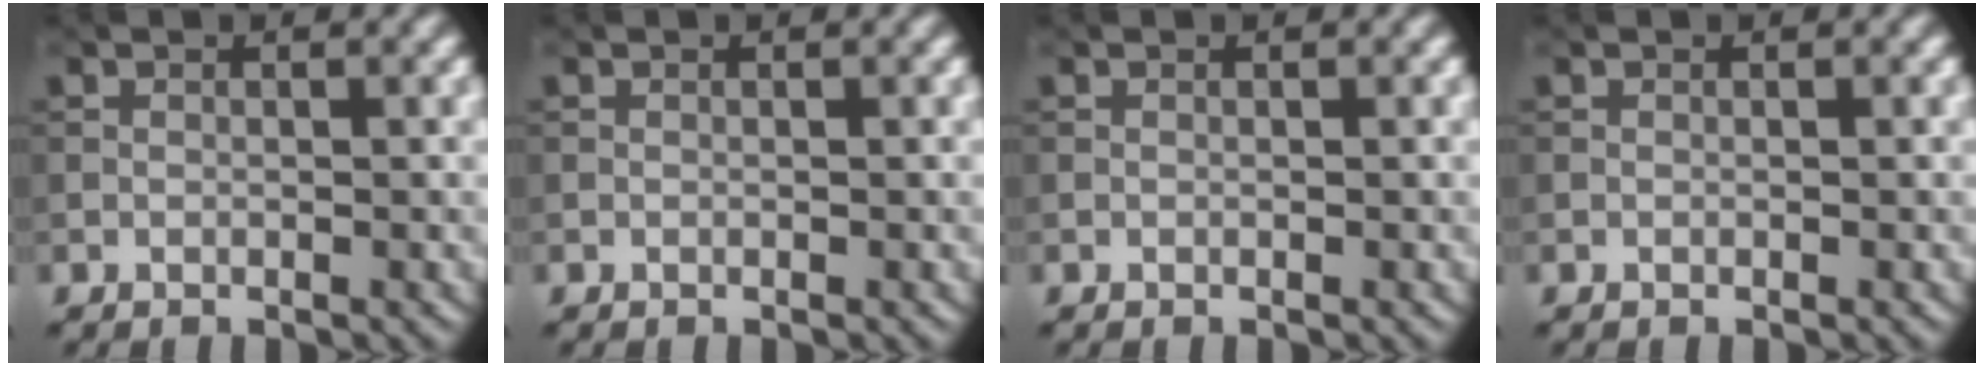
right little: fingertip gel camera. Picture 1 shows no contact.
{"total": 0.0}
{"total": 0.0}
{"total": 0.0}